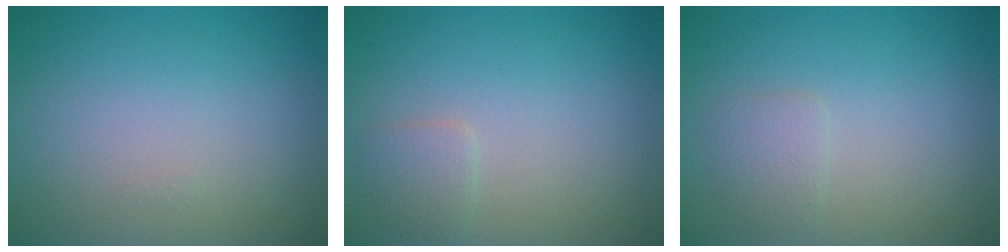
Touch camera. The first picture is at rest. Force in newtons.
{"total": 1.3, "press": 1.3, "slide": 0.0}
{"total": 1.3, "press": 1.3, "slide": 0.1}